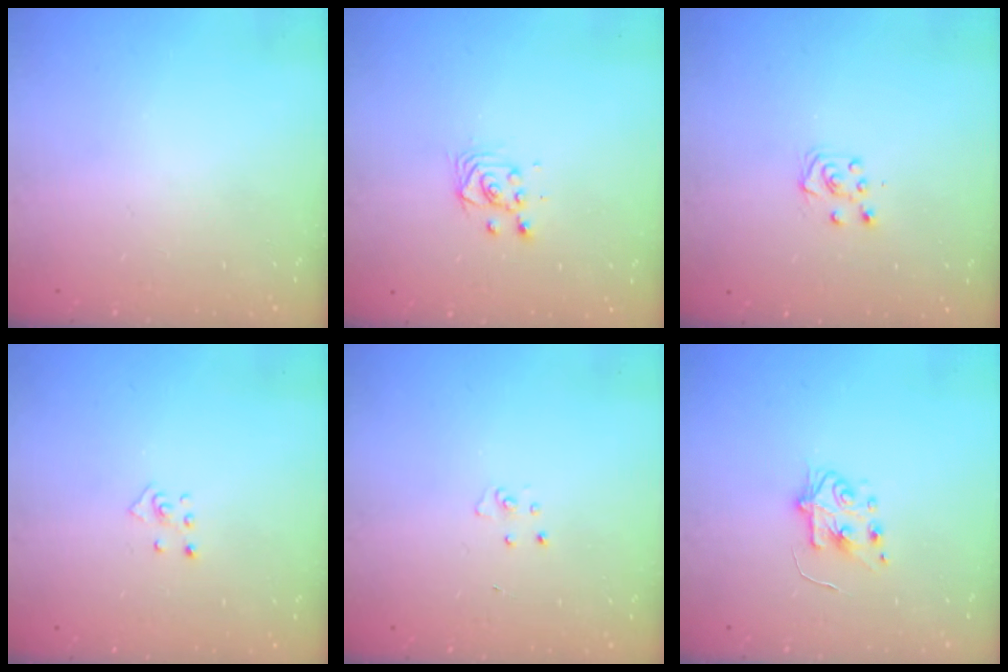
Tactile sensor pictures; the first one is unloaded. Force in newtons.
{"total": 3.1, "press": 3.1, "slide": 0.3}
{"total": 5.0, "press": 4.9, "slide": 0.6}
{"total": 3.9, "press": 3.9, "slide": 0.2}
{"total": 3.6, "press": 3.6, "slide": 0.3}
{"total": 5.8, "press": 5.8, "slide": 0.6}